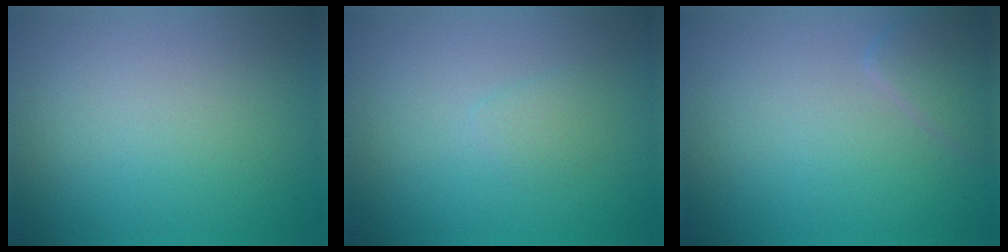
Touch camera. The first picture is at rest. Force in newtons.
{"total": 1.0, "press": 1.0, "slide": 0.1}
{"total": 1.9, "press": 1.9, "slide": 0.1}